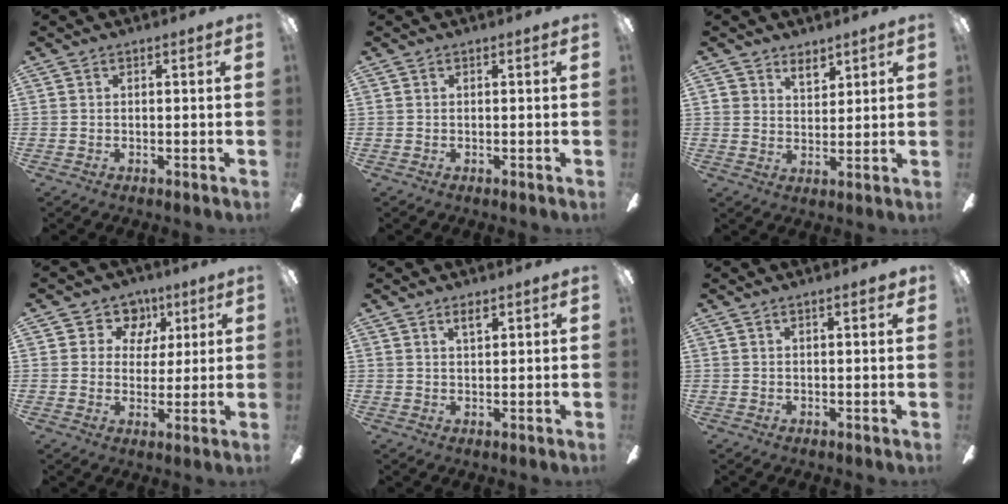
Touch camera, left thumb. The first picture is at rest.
{"total": 0.0}
{"total": 6.5, "force": [5.0, 4.1, 0.7], "torque": [-0.013, -0.024, 0.093]}
{"total": 8.2, "force": [4.0, 6.8, 2.3], "torque": [-0.035, -0.019, 0.071]}
{"total": 2.7, "force": [2.0, 0.8, 1.6], "torque": [-0.028, -0.003, 0.034]}
{"total": 2.6, "force": [1.5, 0.5, 2.1], "torque": [-0.029, -0.002, 0.020]}